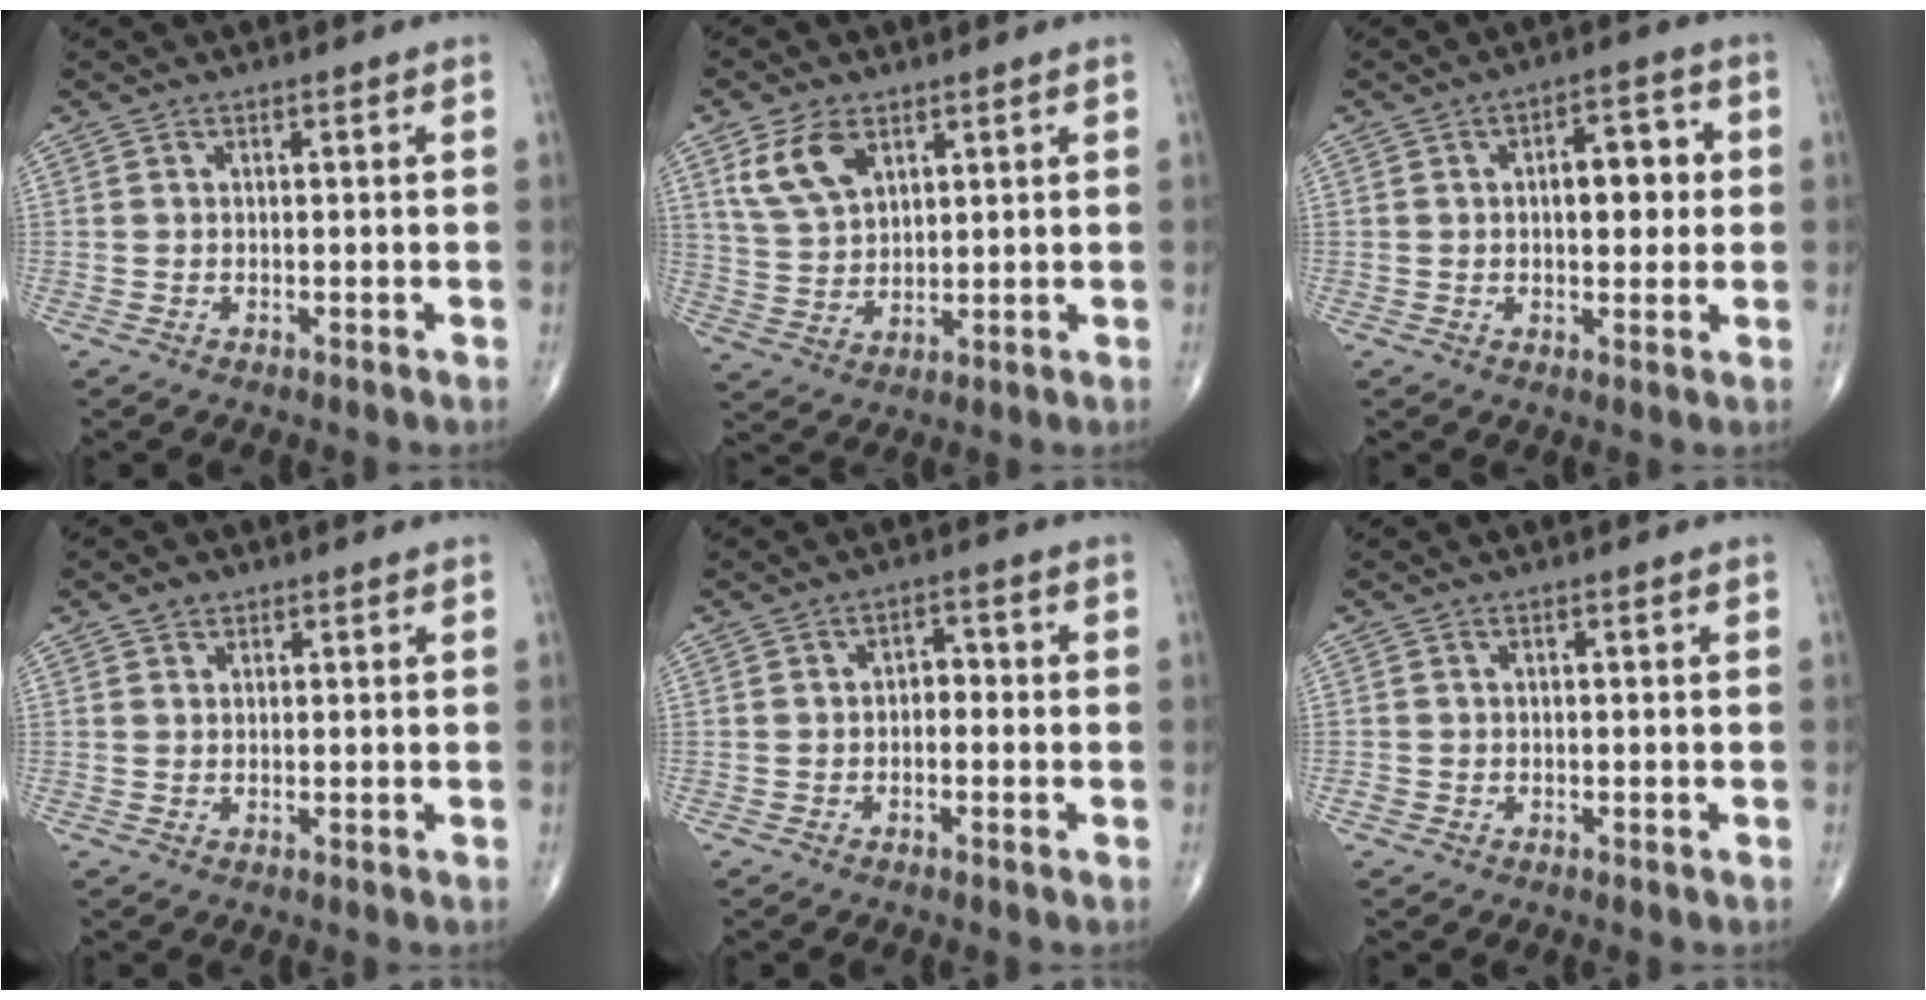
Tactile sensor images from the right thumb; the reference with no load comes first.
{"total": 8.7, "force": [4.3, 5.1, 5.5], "torque": [-0.096, -0.013, 0.092]}
{"total": 8.1, "force": [1.0, 4.2, 6.9], "torque": [-0.069, 0.009, 0.013]}
{"total": 1.9, "force": [1.2, 1.4, 0.6], "torque": [-0.001, -0.005, 0.016]}
{"total": 2.6, "force": [-0.3, 1.8, 1.9], "torque": [-0.010, 0.012, -0.013]}
{"total": 0.7, "force": [-0.3, 0.6, 0.2], "torque": [-0.004, 0.001, -0.007]}